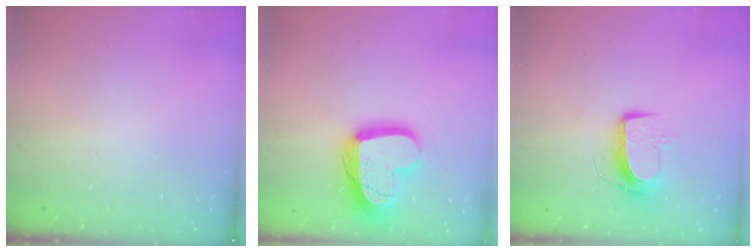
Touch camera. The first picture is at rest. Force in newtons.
{"total": 20.4, "press": 20.3, "slide": 1.7}
{"total": 9.8, "press": 9.8, "slide": 0.4}